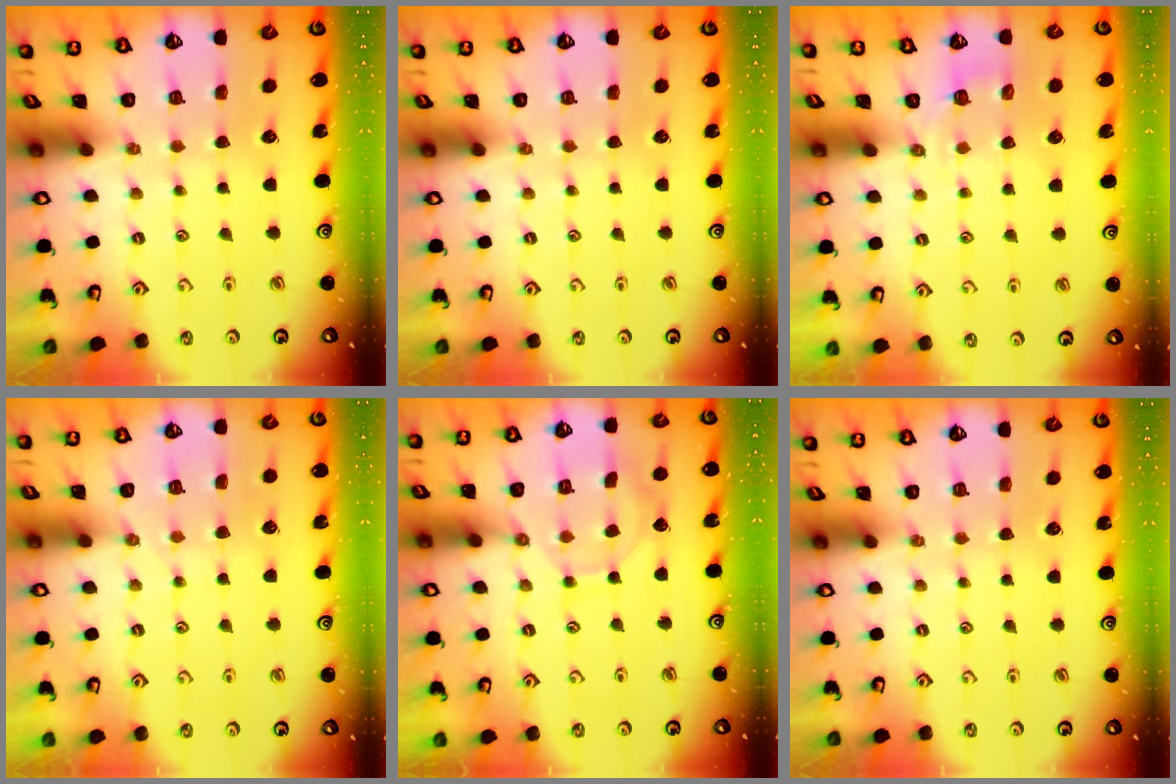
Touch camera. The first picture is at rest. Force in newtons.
{"total": 0.0}
{"total": 2.1, "press": 1.0, "slide": 1.9}
{"total": 5.2, "press": 5.2, "slide": 0.7}
{"total": 8.2, "press": 8.1, "slide": 1.0}
{"total": 0.0}